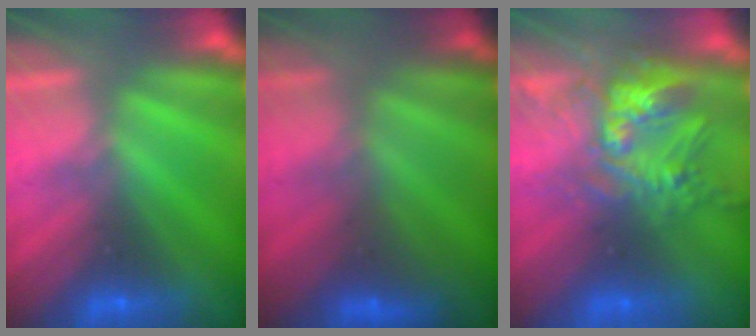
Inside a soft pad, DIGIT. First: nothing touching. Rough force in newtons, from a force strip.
{"total": 2.9}
{"total": 7.7}